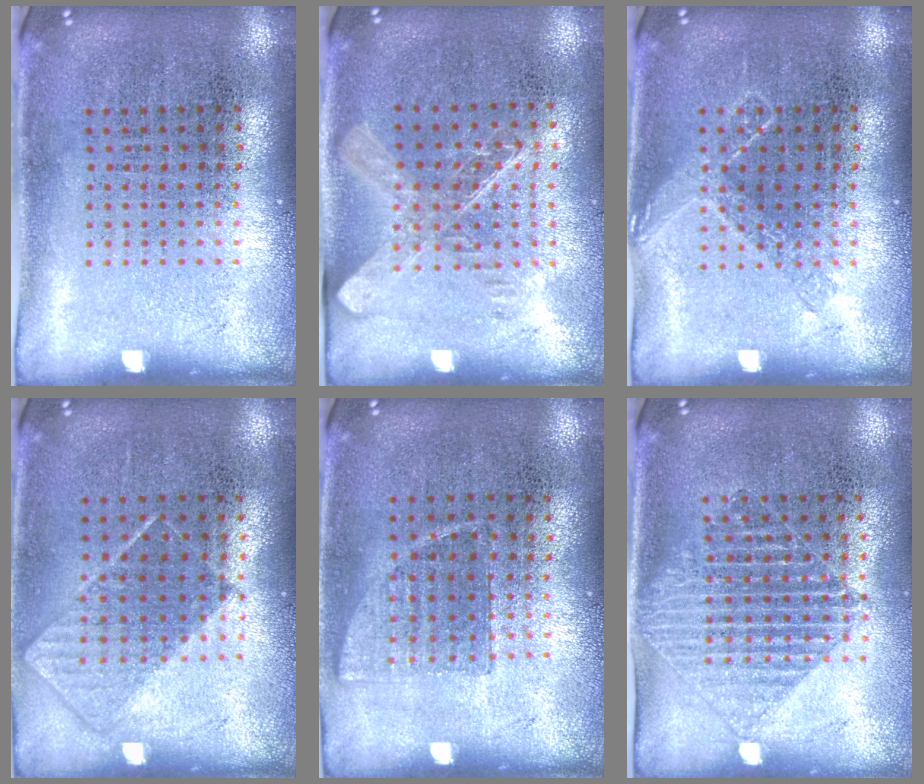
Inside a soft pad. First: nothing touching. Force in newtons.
{"total": 1.5, "press": 1.3, "slide": 0.8}
{"total": 1.7, "press": 1.7, "slide": 0.3}
{"total": 0.8, "press": 0.6, "slide": 0.5}
{"total": 0.8, "press": 0.7, "slide": 0.3}
{"total": 1.3, "press": 1.1, "slide": 0.6}